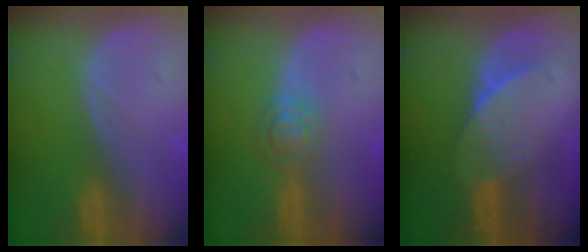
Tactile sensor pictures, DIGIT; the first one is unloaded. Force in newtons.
{"total": 4.0, "press": 3.6, "slide": 1.6}
{"total": 6.6, "press": 6.2, "slide": 2.5}